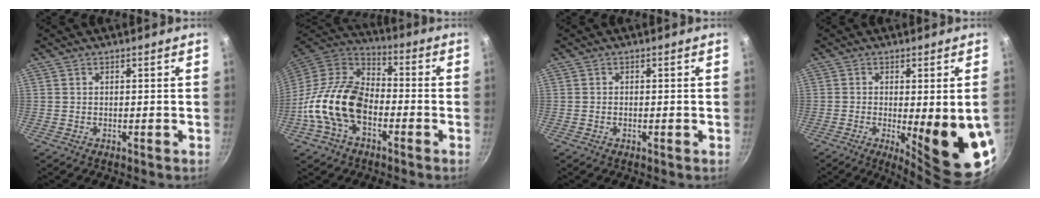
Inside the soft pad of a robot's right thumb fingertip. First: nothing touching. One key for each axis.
{"total": 18.0, "fx": -5.0, "fy": 11.5, "fz": 13.0, "tx": -0.215, "ty": 0.040, "tz": -0.113}
{"total": 0.6, "fx": -0.2, "fy": 0.4, "fz": 0.4, "tx": -0.006, "ty": 0.003, "tz": -0.005}
{"total": 14.6, "fx": -2.6, "fy": 3.3, "fz": 13.9, "tx": -0.168, "ty": -0.023, "tz": -0.023}